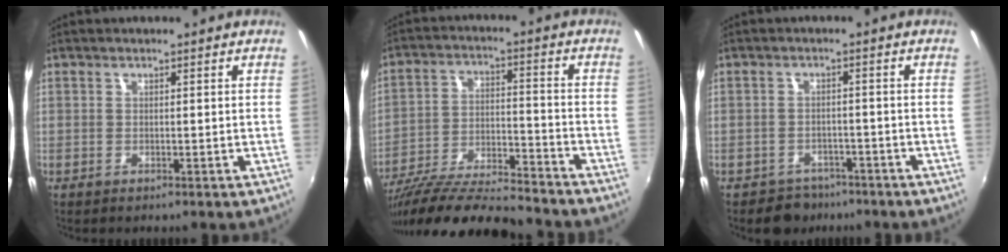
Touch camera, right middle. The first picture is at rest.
{"total": 19.3, "force": [-16.8, 2.2, 9.1], "torque": [-0.174, -0.038, -0.281]}
{"total": 5.0, "force": [-3.8, 3.2, 0.0], "torque": [-0.013, 0.009, -0.060]}